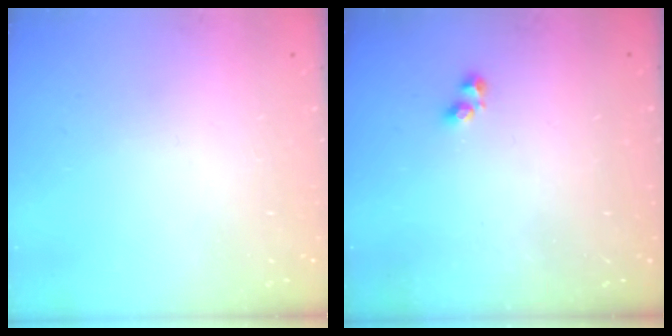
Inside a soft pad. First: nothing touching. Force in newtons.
{"total": 1.6, "press": 1.5, "slide": 0.3}